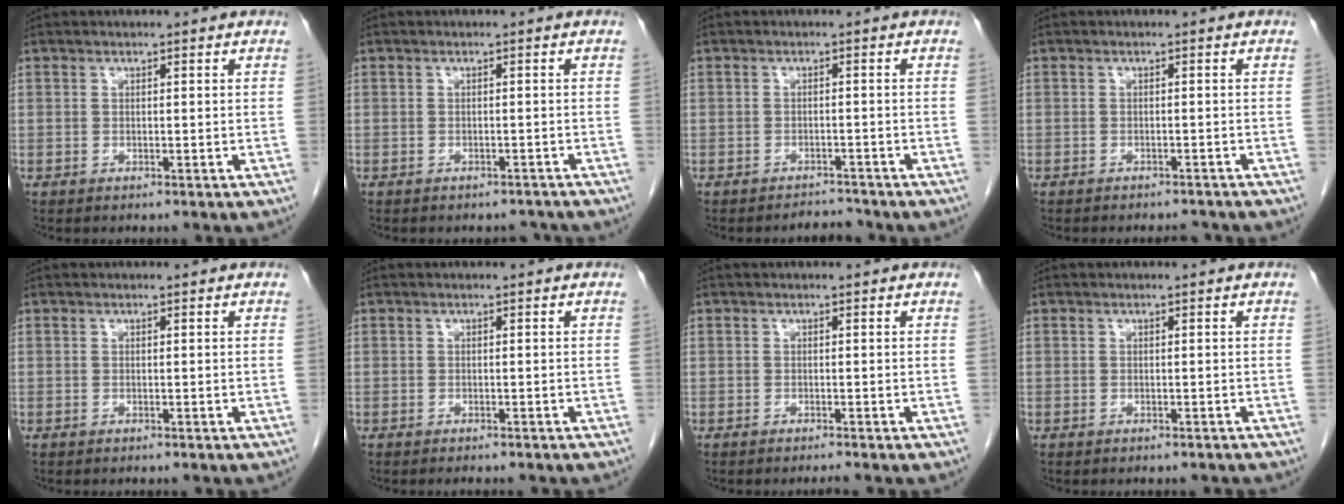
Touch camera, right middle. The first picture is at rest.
{"total": 3.8, "force": [-3.4, 1.6, 0.6], "torque": [-0.007, 0.004, -0.039]}
{"total": 1.9, "force": [-1.8, 0.3, -0.5], "torque": [0.008, -0.007, -0.024]}
{"total": 4.7, "force": [-4.4, 1.3, 1.2], "torque": [-0.013, -0.002, -0.052]}
{"total": 0.0}
{"total": 2.8, "force": [-2.4, 0.6, 1.2], "torque": [-0.019, -0.005, -0.026]}
{"total": 0.6, "force": [-0.5, -0.3, 0.1], "torque": [-0.005, -0.001, -0.009]}
{"total": 1.5, "force": [-1.4, 0.5, 0.4], "torque": [-0.013, -0.003, -0.017]}